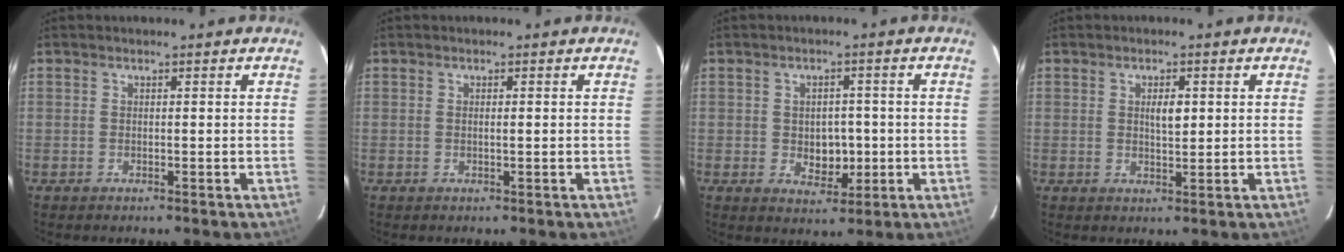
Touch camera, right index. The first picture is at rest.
{"total": 0.7, "force": [0.0, 0.0, 0.7], "torque": [-0.014, -0.001, 0.001]}
{"total": 4.7, "force": [-0.5, 3.2, 3.4], "torque": [-0.041, 0.004, 0.001]}
{"total": 2.8, "force": [0.7, 0.9, 2.5], "torque": [-0.043, -0.001, 0.011]}